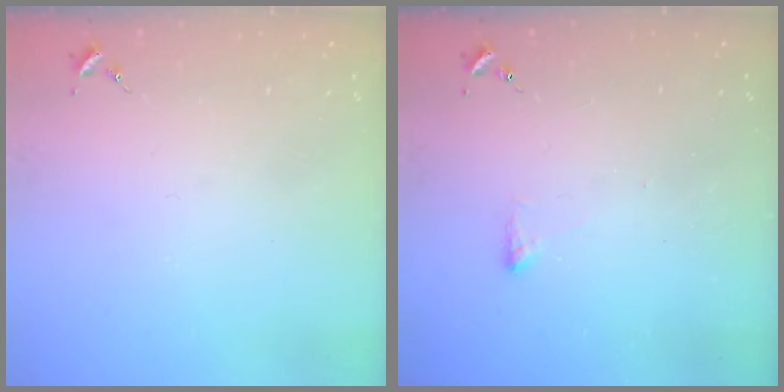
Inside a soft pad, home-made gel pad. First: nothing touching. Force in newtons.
{"total": 2.5, "press": 2.4, "slide": 0.5}